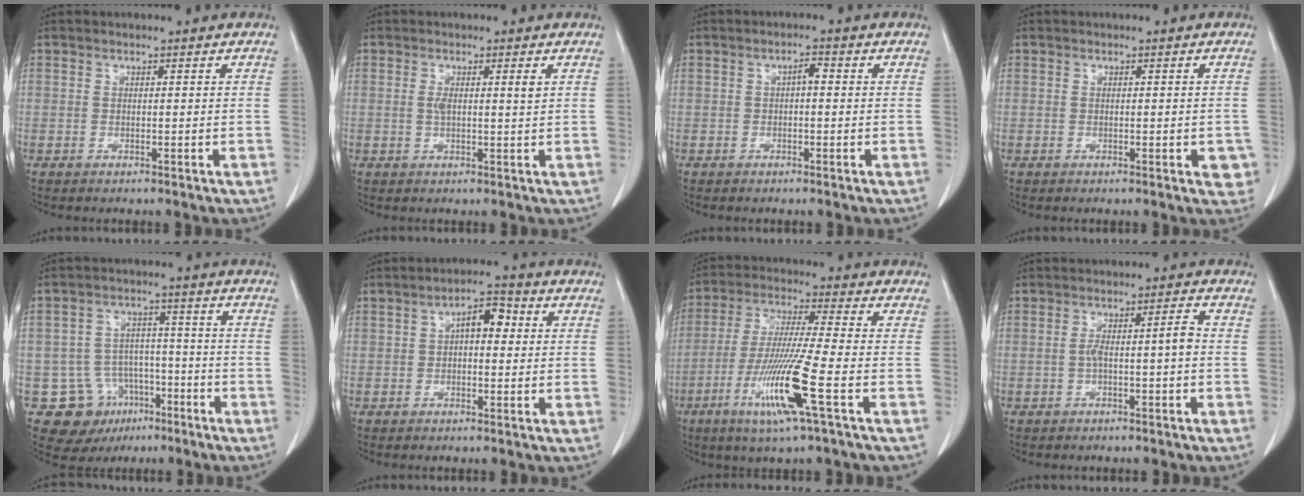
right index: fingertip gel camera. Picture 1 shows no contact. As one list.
[{"total": 2.7, "force": [0.7, 0.3, 2.6], "torque": [-0.048, 0.006, 0.012]}, {"total": 1.7, "force": [0.1, 0.6, 1.5], "torque": [-0.024, 0.005, 0.001]}, {"total": 2.9, "force": [-0.7, 1.3, 2.5], "torque": [-0.014, 0.003, -0.003]}, {"total": 10.8, "force": [-5.2, 9.1, 2.8], "torque": [-0.049, 0.034, -0.066]}, {"total": 4.9, "force": [0.8, 2.3, 4.2], "torque": [-0.067, 0.024, 0.008]}, {"total": 12.6, "force": [-5.0, -1.0, 11.5], "torque": [-0.231, -0.027, -0.099]}, {"total": 3.7, "force": [-0.7, 0.2, 3.6], "torque": [-0.061, 0.015, -0.009]}]